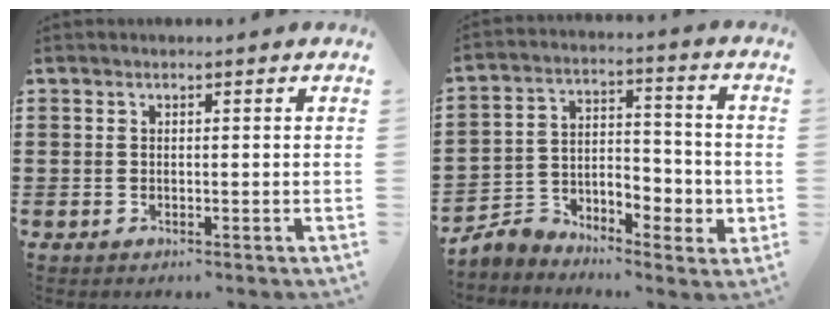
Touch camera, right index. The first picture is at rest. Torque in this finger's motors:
{"motor_torque": [1.03, -0.61, 0.26, 0.03]}